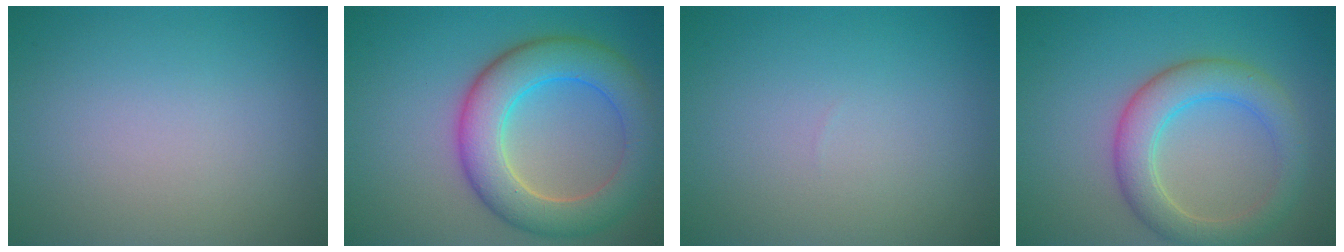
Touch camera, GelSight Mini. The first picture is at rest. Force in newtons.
{"total": 7.7, "press": 7.7, "slide": 0.4}
{"total": 0.0}
{"total": 5.0, "press": 5.0, "slide": 0.5}